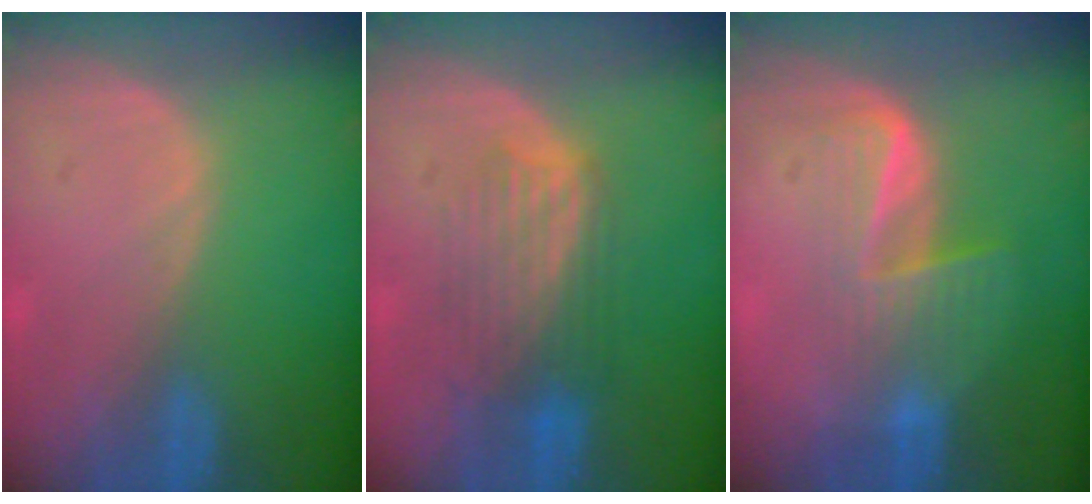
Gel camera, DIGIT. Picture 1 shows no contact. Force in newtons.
{"total": 5.6, "press": 5.6, "slide": 0.4}
{"total": 7.0, "press": 5.7, "slide": 4.0}